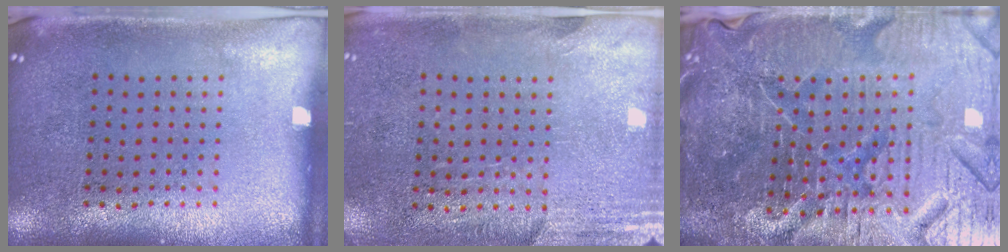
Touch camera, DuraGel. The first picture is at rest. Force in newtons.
{"total": 2.7, "press": 2.4, "slide": 1.4}
{"total": 7.1, "press": 6.3, "slide": 3.3}